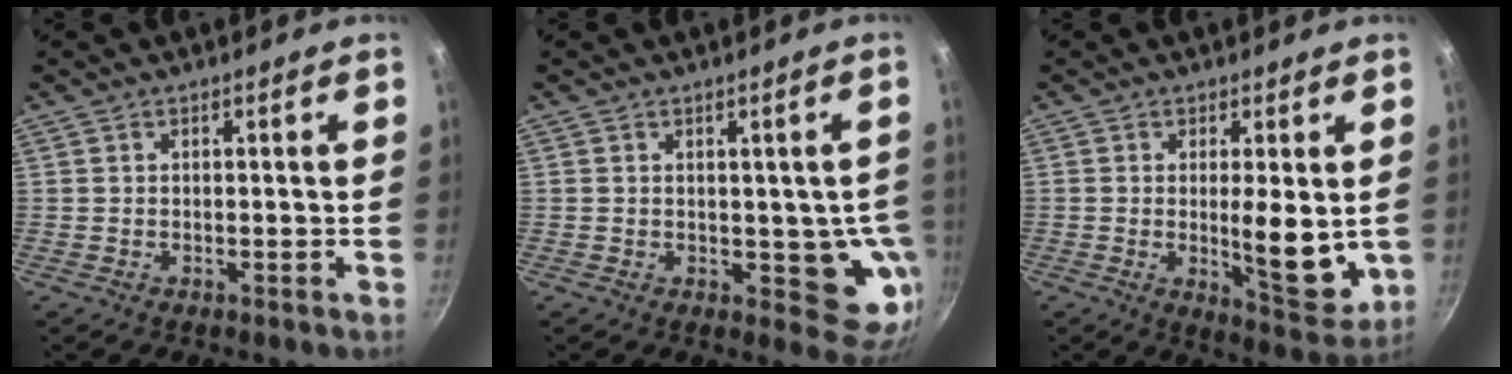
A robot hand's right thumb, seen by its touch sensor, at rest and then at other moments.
{"total": 8.5, "force": [-0.6, 4.8, 7.0], "torque": [-0.044, -0.012, -0.005]}
{"total": 10.3, "force": [0.0, 3.5, 9.7], "torque": [-0.123, -0.031, 0.010]}